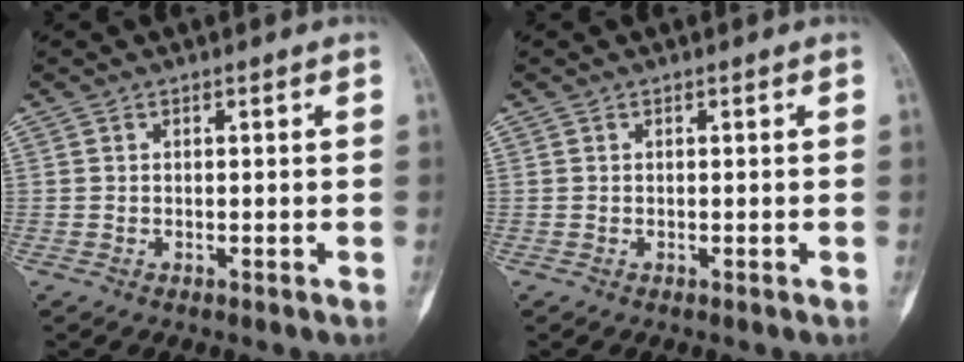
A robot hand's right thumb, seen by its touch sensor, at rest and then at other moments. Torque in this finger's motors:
{"motor_torque": [0.00, 0.00, 0.01, -0.01, 0.00]}